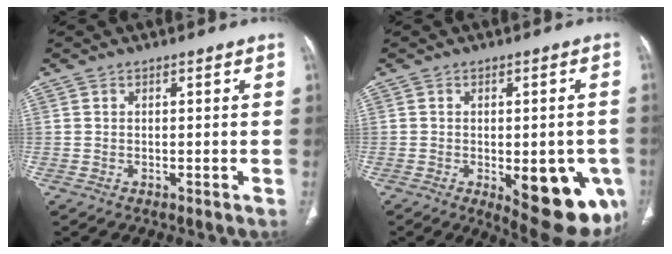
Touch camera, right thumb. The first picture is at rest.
{"total": 16.3, "force": [-5.3, 7.1, 13.7], "torque": [-0.119, -0.003, -0.046]}